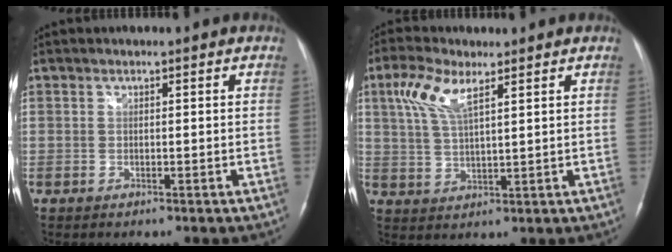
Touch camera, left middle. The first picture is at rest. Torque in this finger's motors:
{"motor_torque": [0.42, -0.36, 0.10, 0.08]}